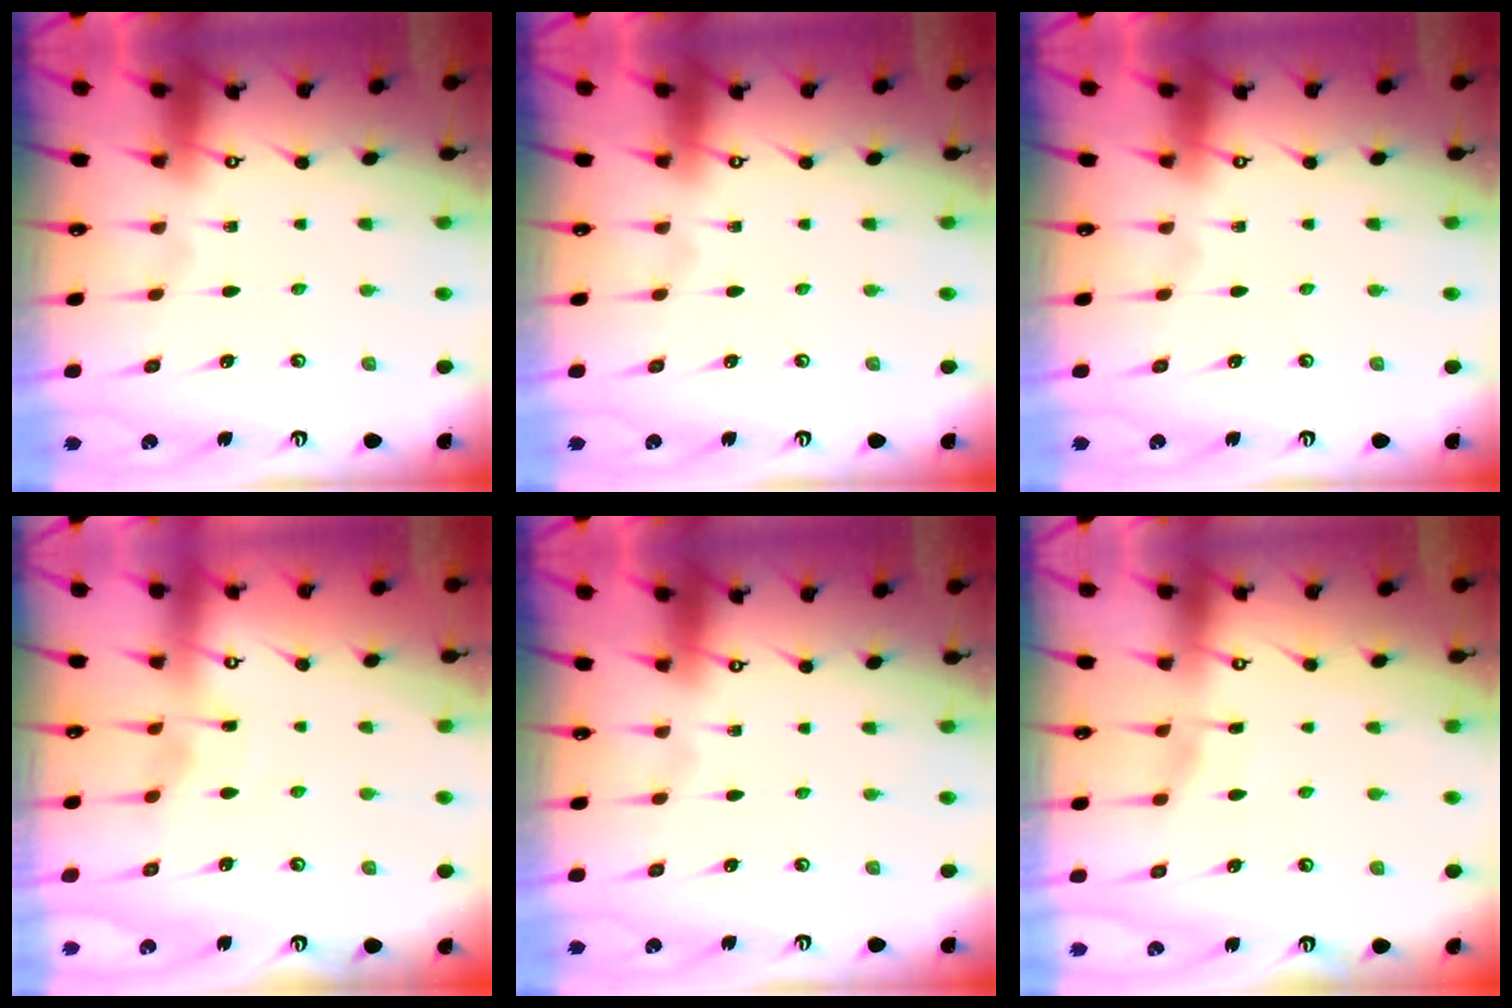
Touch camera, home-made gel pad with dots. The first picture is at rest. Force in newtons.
{"total": 0.0}
{"total": 0.0}
{"total": 2.6, "press": 2.6, "slide": 0.2}
{"total": 0.0}
{"total": 4.0, "press": 3.9, "slide": 0.5}